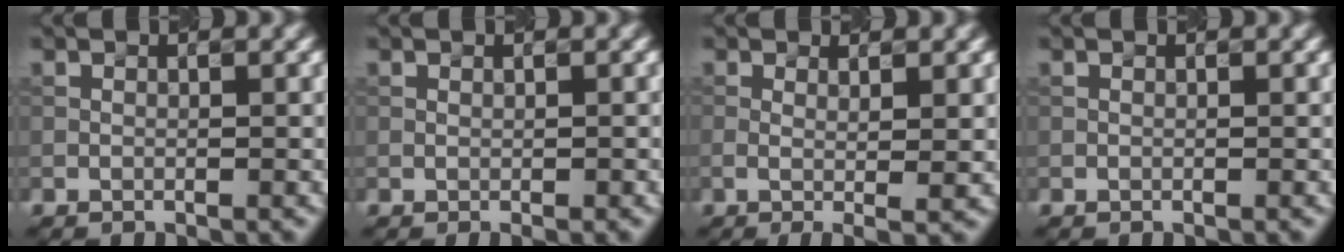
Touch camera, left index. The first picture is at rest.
{"total": 0.8, "force": [-0.2, 0.1, 0.7], "torque": [-0.011, -0.001, -0.002]}
{"total": 2.9, "force": [0.3, 0.6, 2.9], "torque": [-0.041, -0.007, 0.005]}
{"total": 0.0}